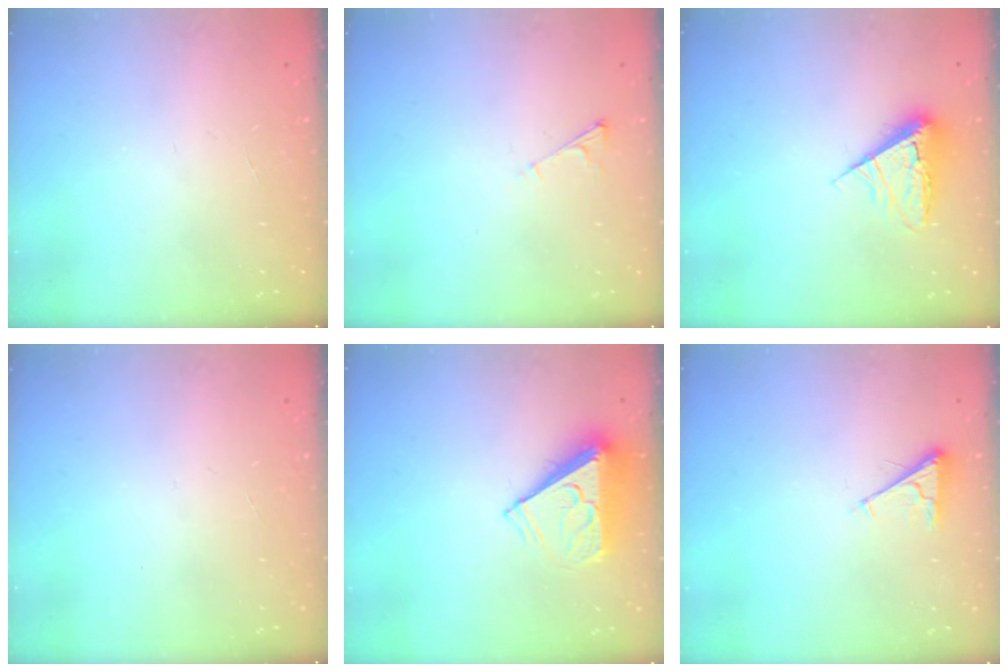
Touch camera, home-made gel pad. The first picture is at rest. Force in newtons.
{"total": 3.1, "press": 3.1, "slide": 0.4}
{"total": 9.4, "press": 9.3, "slide": 1.1}
{"total": 0.0}
{"total": 8.9, "press": 8.8, "slide": 1.2}
{"total": 2.8, "press": 2.8, "slide": 0.4}